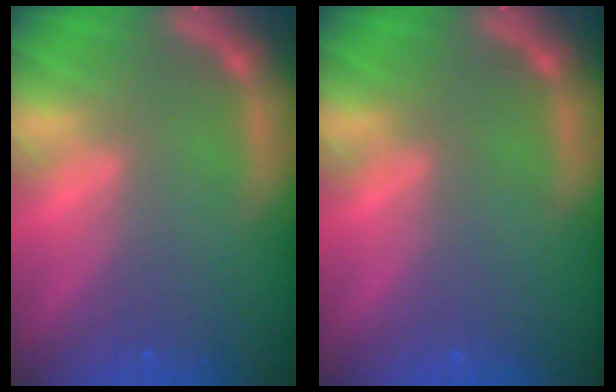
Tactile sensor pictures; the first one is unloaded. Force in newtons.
{"total": 0.0}